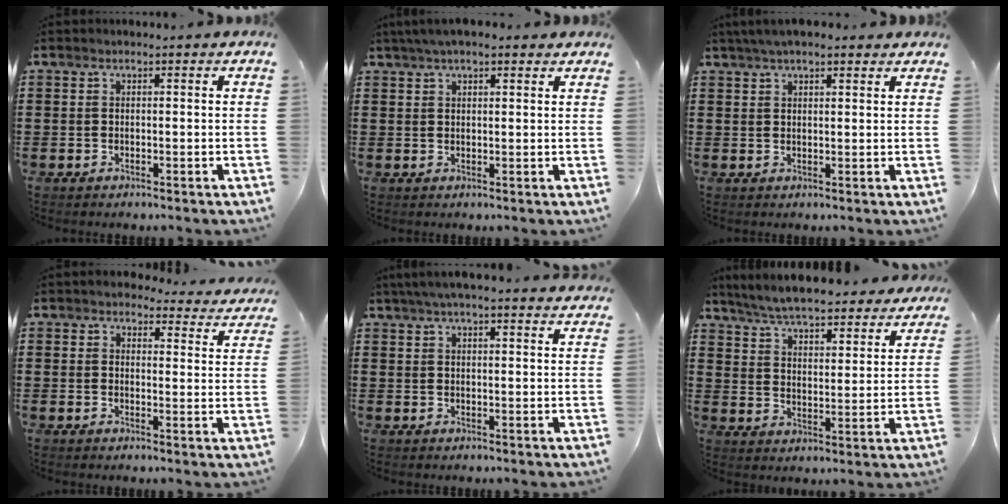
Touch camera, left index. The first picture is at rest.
{"total": 3.4, "force": [2.5, 0.9, 2.0], "torque": [-0.045, 0.007, 0.046]}
{"total": 3.6, "force": [2.8, 0.8, 2.1], "torque": [-0.046, 0.005, 0.052]}
{"total": 3.4, "force": [3.3, 0.6, 0.7], "torque": [-0.019, -0.019, 0.056]}
{"total": 4.0, "force": [3.7, -0.1, 1.7], "torque": [-0.043, -0.006, 0.066]}
{"total": 6.3, "force": [6.1, 0.0, 1.4], "torque": [-0.057, -0.041, 0.107]}